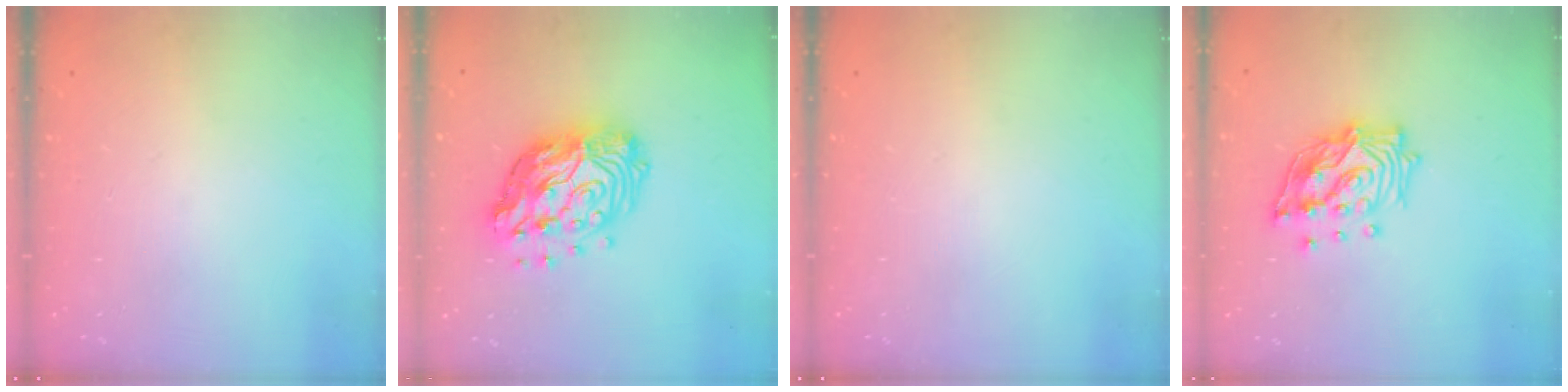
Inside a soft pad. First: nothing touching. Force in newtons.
{"total": 18.3, "press": 18.2, "slide": 1.8}
{"total": 0.0}
{"total": 17.3, "press": 17.1, "slide": 2.3}